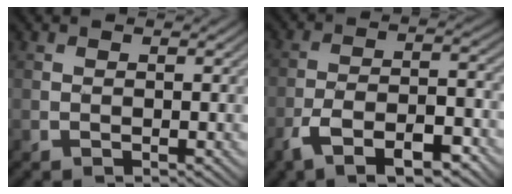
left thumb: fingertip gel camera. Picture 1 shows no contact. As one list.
[{"total": 9.8, "force": [-6.1, 3.5, 6.8], "torque": [-0.119, -0.004, -0.114]}]